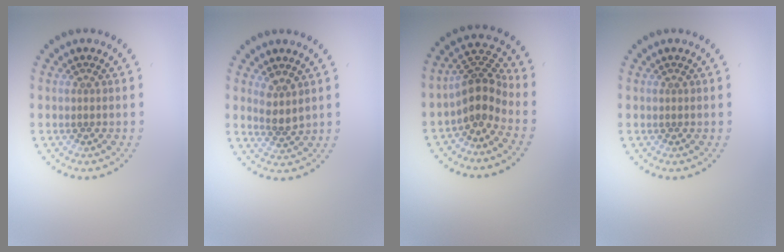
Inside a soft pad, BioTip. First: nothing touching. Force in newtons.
{"total": 2.0, "press": 1.6, "slide": 1.3}
{"total": 3.7, "press": 2.8, "slide": 2.4}
{"total": 0.0}